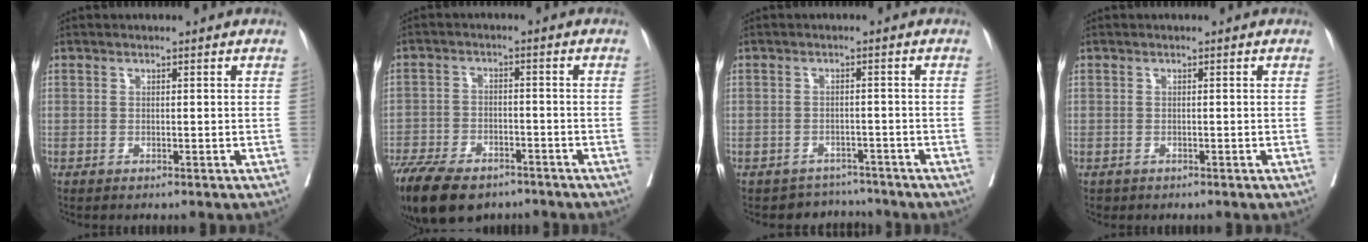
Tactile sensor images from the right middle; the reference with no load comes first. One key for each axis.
{"total": 14.4, "fx": -10.7, "fy": 6.5, "fz": 7.2, "tx": -0.152, "ty": -0.015, "tz": -0.168}
{"total": 3.8, "fx": -3.4, "fy": 1.2, "fz": -1.3, "tx": 0.021, "ty": 0.019, "tz": -0.049}
{"total": 0.6, "fx": -0.3, "fy": 0.4, "fz": 0.1, "tx": -0.009, "ty": 0.002, "tz": -0.001}